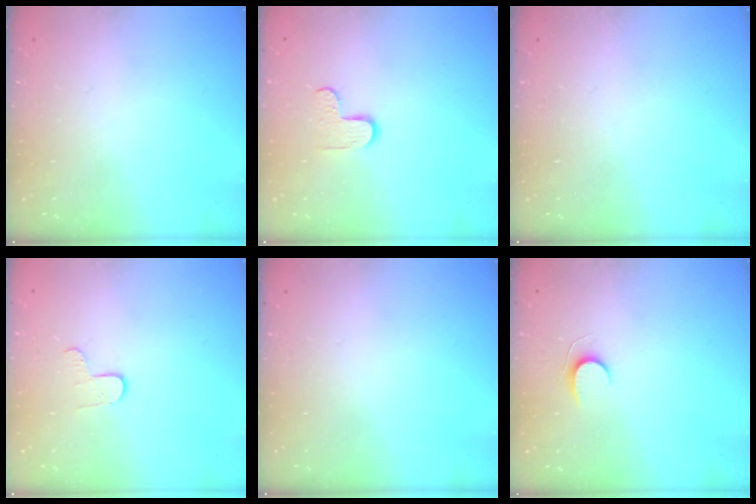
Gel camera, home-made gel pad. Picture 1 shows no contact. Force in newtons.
{"total": 5.1, "press": 5.1, "slide": 0.5}
{"total": 0.0}
{"total": 4.4, "press": 4.4, "slide": 0.4}
{"total": 0.0}
{"total": 5.4, "press": 5.4, "slide": 0.5}